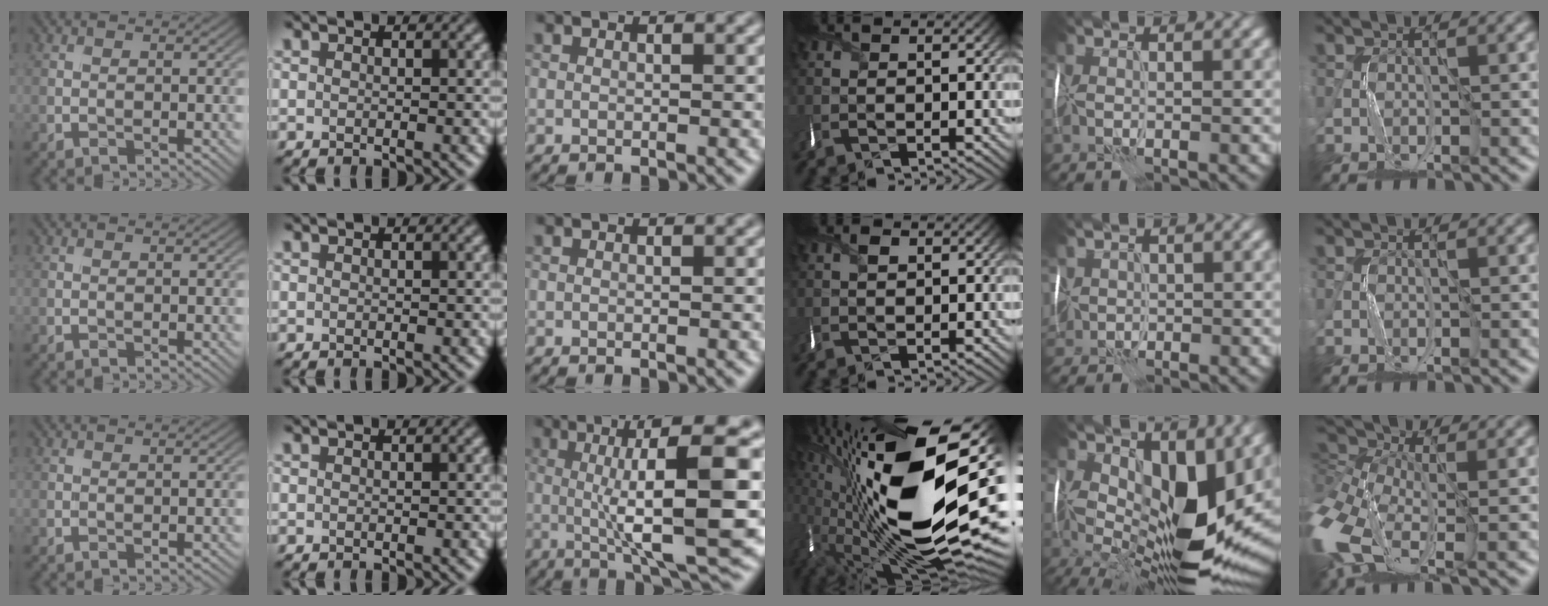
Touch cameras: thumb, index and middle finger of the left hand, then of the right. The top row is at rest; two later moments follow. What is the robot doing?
{"motion": "wrap", "object": "thread"}